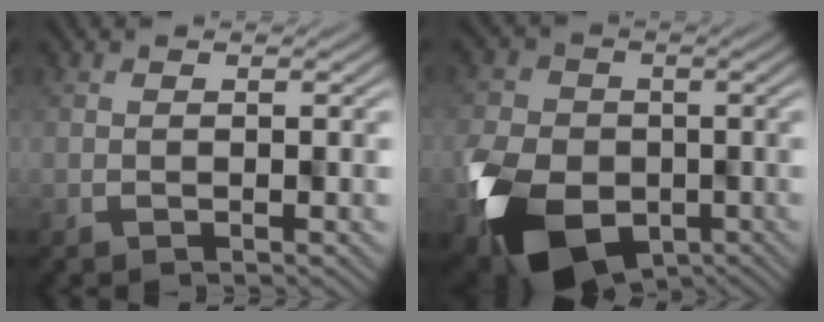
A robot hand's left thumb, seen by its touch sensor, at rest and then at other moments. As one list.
[{"total": 11.7, "force": [-4.2, 8.6, 6.7], "torque": [-0.161, -0.043, -0.072]}]